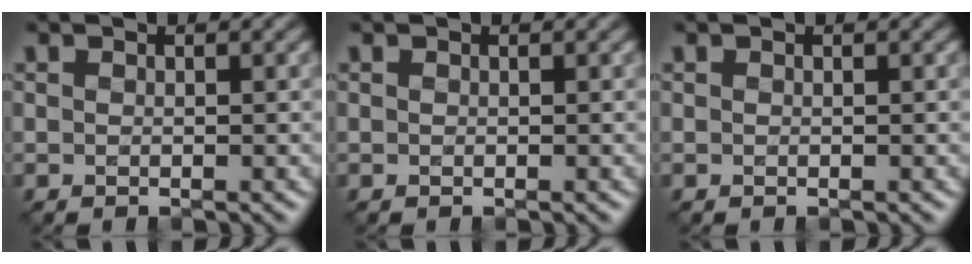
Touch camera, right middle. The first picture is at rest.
{"total": 0.0}
{"total": 0.0}